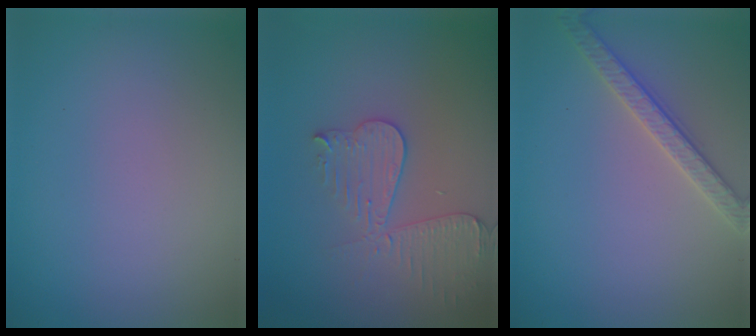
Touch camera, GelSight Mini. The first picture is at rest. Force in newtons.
{"total": 3.5, "press": 3.5, "slide": 0.3}
{"total": 2.6, "press": 2.5, "slide": 0.5}